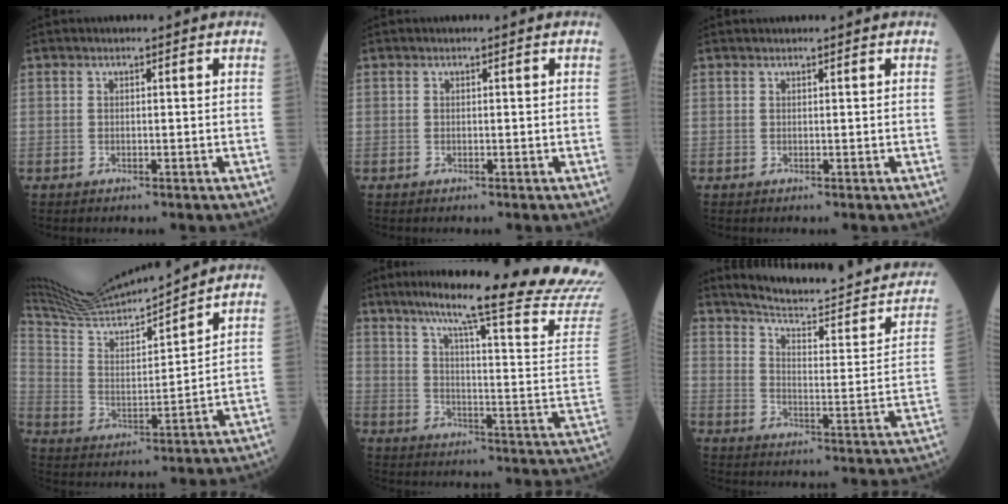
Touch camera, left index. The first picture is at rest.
{"total": 0.0}
{"total": 0.6, "force": [0.6, 0.0, 0.1], "torque": [-0.004, 0.013, 0.008]}
{"total": 15.1, "force": [14.4, -0.6, 4.6], "torque": [-0.099, 0.001, 0.262]}
{"total": 28.1, "force": [24.3, -0.9, 14.2], "torque": [-0.204, -0.101, 0.303]}
{"total": 18.3, "force": [16.6, 2.8, 7.1], "torque": [-0.090, -0.048, 0.210]}